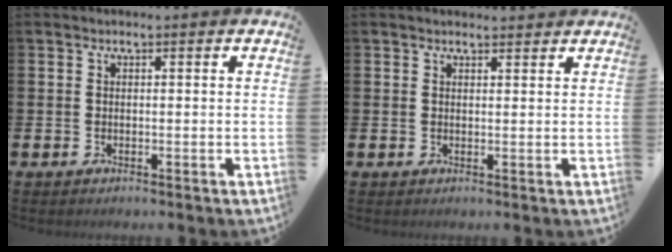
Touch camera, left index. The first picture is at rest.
{"total": 1.2, "force": [1.2, 0.2, 0.0], "torque": [0.007, -0.004, 0.021]}